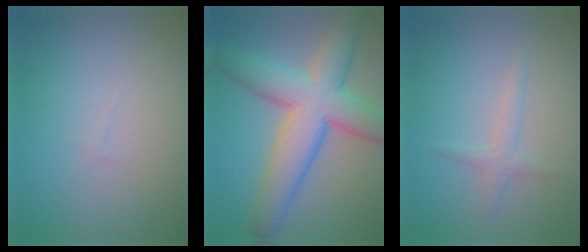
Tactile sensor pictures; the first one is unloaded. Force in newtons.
{"total": 9.4, "press": 9.4, "slide": 0.5}
{"total": 1.5, "press": 1.5, "slide": 0.0}